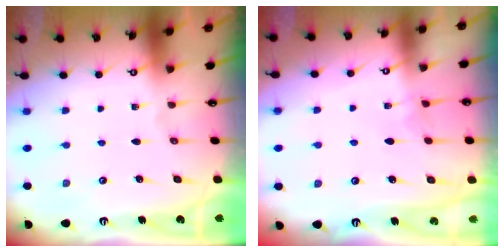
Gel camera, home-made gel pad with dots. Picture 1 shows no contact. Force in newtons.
{"total": 2.3, "press": 2.3, "slide": 0.3}